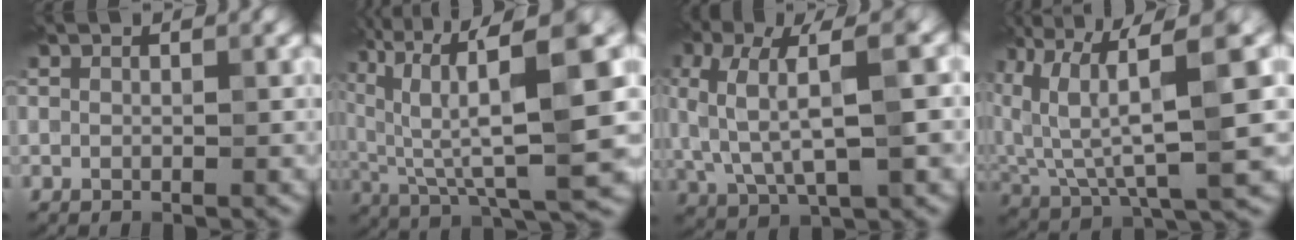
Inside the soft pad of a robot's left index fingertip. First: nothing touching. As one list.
[{"total": 14.0, "force": [4.7, 3.7, 12.6], "torque": [-0.223, 0.017, 0.098]}, {"total": 8.7, "force": [1.3, 3.5, 7.8], "torque": [-0.150, 0.007, 0.020]}, {"total": 12.0, "force": [4.1, 3.8, 10.6], "torque": [-0.204, 0.005, 0.091]}]